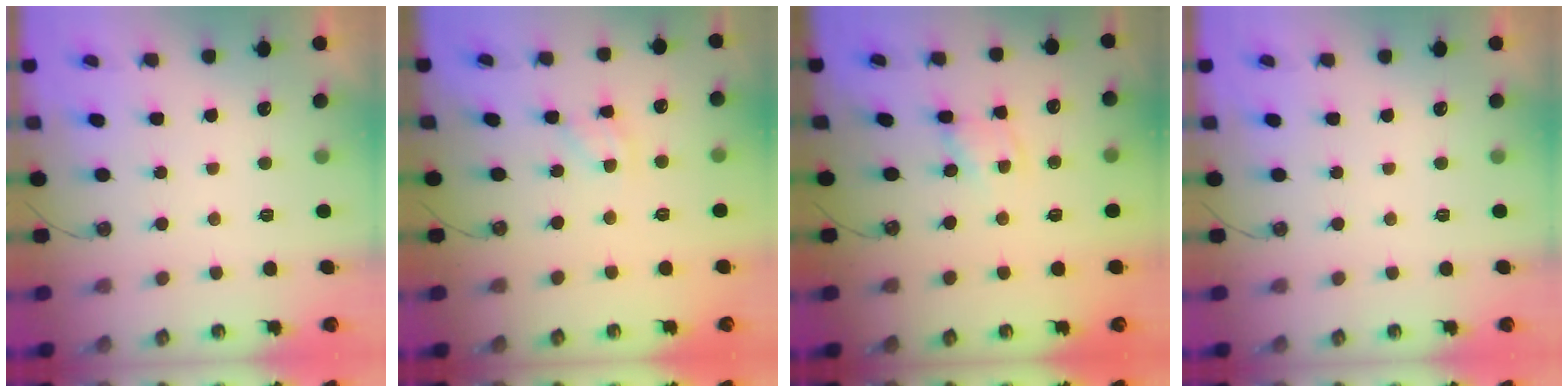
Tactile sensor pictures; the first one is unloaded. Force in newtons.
{"total": 6.3, "press": 6.3, "slide": 0.0}
{"total": 2.1, "press": 2.1, "slide": 0.3}
{"total": 0.0}